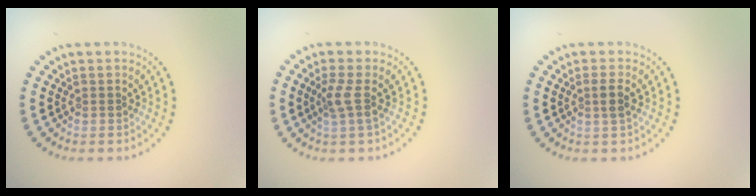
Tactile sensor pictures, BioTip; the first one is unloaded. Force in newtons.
{"total": 1.9, "press": 1.4, "slide": 1.3}
{"total": 1.4, "press": 1.2, "slide": 0.7}